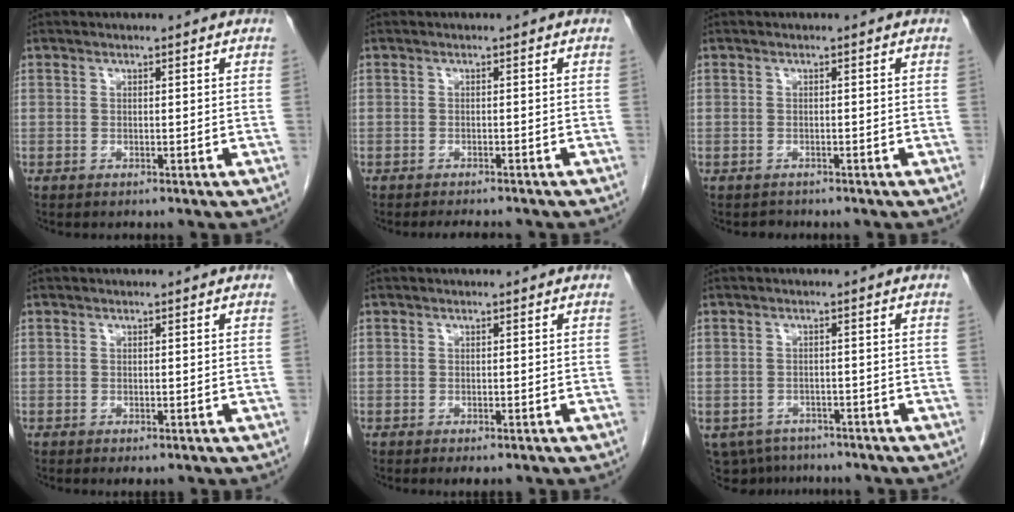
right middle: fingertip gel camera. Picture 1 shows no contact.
{"total": 3.3, "force": [-3.1, 0.6, 1.2], "torque": [-0.015, -0.007, -0.040]}
{"total": 0.8, "force": [-0.7, 0.3, -0.1], "torque": [-0.009, -0.003, -0.012]}
{"total": 1.0, "force": [-0.6, 0.4, 0.7], "torque": [-0.010, -0.004, -0.003]}
{"total": 1.6, "force": [-1.1, 0.6, 1.0], "torque": [-0.012, -0.004, -0.008]}
{"total": 6.9, "force": [-5.5, 3.9, 1.1], "torque": [-0.023, -0.004, -0.076]}